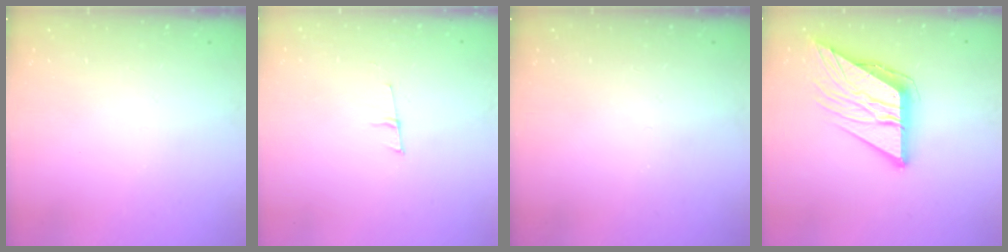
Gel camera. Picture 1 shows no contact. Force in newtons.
{"total": 5.3, "press": 4.5, "slide": 2.9}
{"total": 0.0}
{"total": 12.8, "press": 12.7, "slide": 1.5}